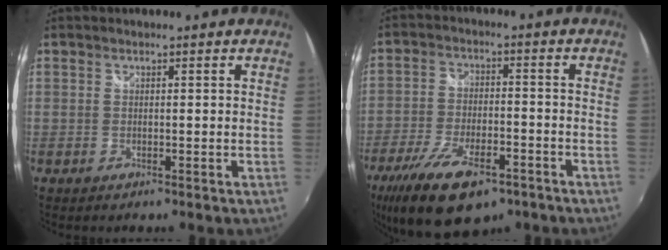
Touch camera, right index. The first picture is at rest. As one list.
[{"total": 16.8, "force": [-10.7, 6.9, 11.0], "torque": [-0.232, -0.039, -0.180]}]